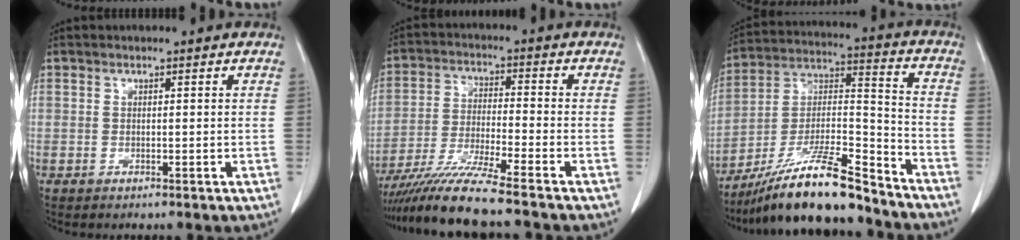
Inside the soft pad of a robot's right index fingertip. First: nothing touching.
{"total": 10.3, "force": [-8.6, -1.5, 5.6], "torque": [-0.103, -0.029, -0.158]}
{"total": 17.6, "force": [-14.7, 1.9, 9.5], "torque": [-0.183, 0.003, -0.263]}